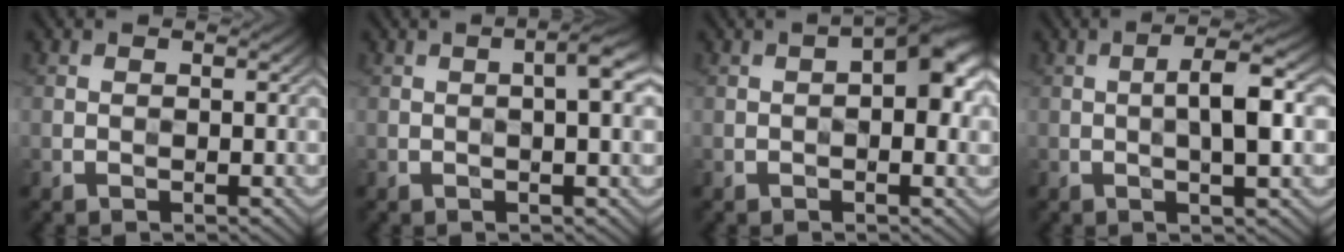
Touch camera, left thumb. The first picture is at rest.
{"total": 3.4, "force": [0.4, 0.5, 3.4], "torque": [-0.049, 0.008, 0.003]}
{"total": 5.8, "force": [0.5, 2.3, 5.3], "torque": [-0.071, 0.014, 0.001]}
{"total": 5.3, "force": [0.1, 1.0, 5.2], "torque": [-0.089, 0.012, -0.004]}